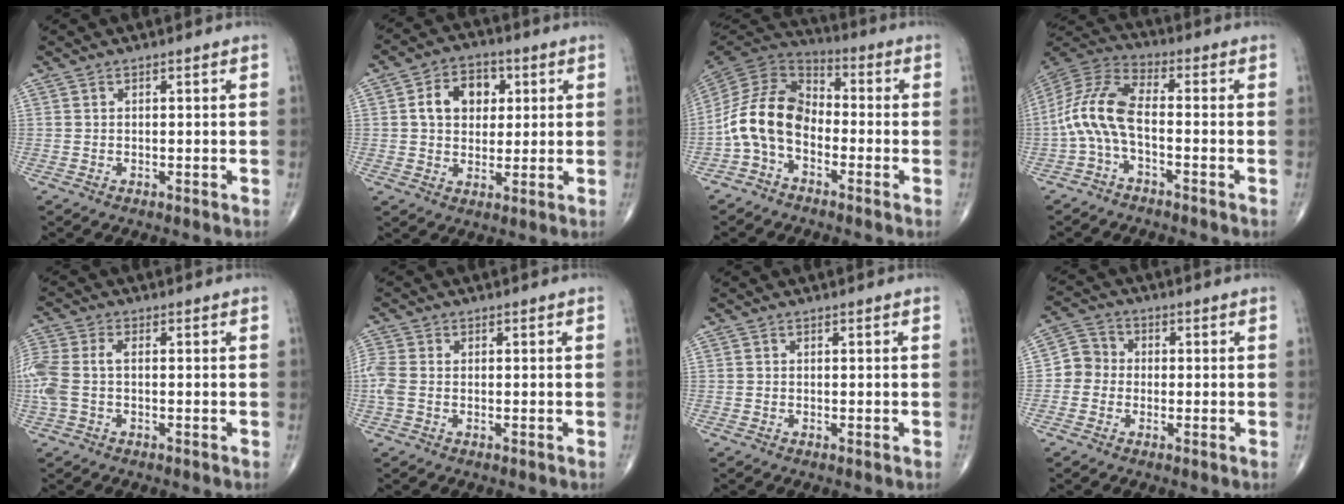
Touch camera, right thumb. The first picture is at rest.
{"total": 9.3, "force": [2.1, 6.9, 5.9], "torque": [-0.065, 0.005, 0.031]}
{"total": 12.3, "force": [-3.6, 8.2, 8.4], "torque": [-0.156, 0.058, -0.084]}
{"total": 10.7, "force": [-2.2, 4.5, 9.5], "torque": [-0.211, 0.039, -0.054]}
{"total": 8.5, "force": [-0.2, 5.0, 6.8], "torque": [-0.194, 0.020, -0.003]}
{"total": 3.6, "force": [-0.2, 2.4, 2.6], "torque": [-0.088, 0.008, -0.005]}
{"total": 0.0}
{"total": 5.0, "force": [-0.8, 4.7, 1.5], "torque": [-0.007, 0.016, -0.030]}